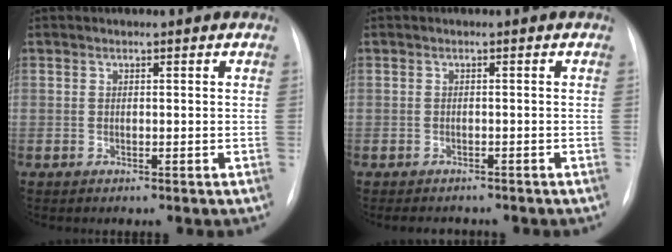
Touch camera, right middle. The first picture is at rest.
{"total": 4.1, "force": [-3.6, 1.5, 1.3], "torque": [-0.014, -0.003, -0.043]}